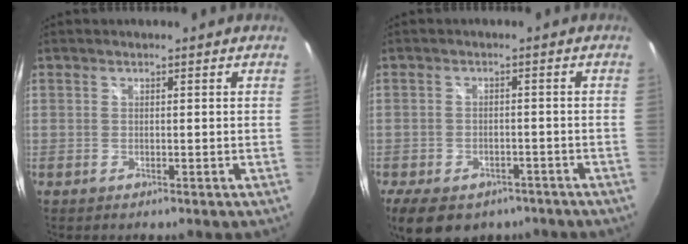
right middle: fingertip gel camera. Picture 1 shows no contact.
{"total": 13.3, "force": [-8.8, 7.4, 6.6], "torque": [-0.144, -0.016, -0.125]}